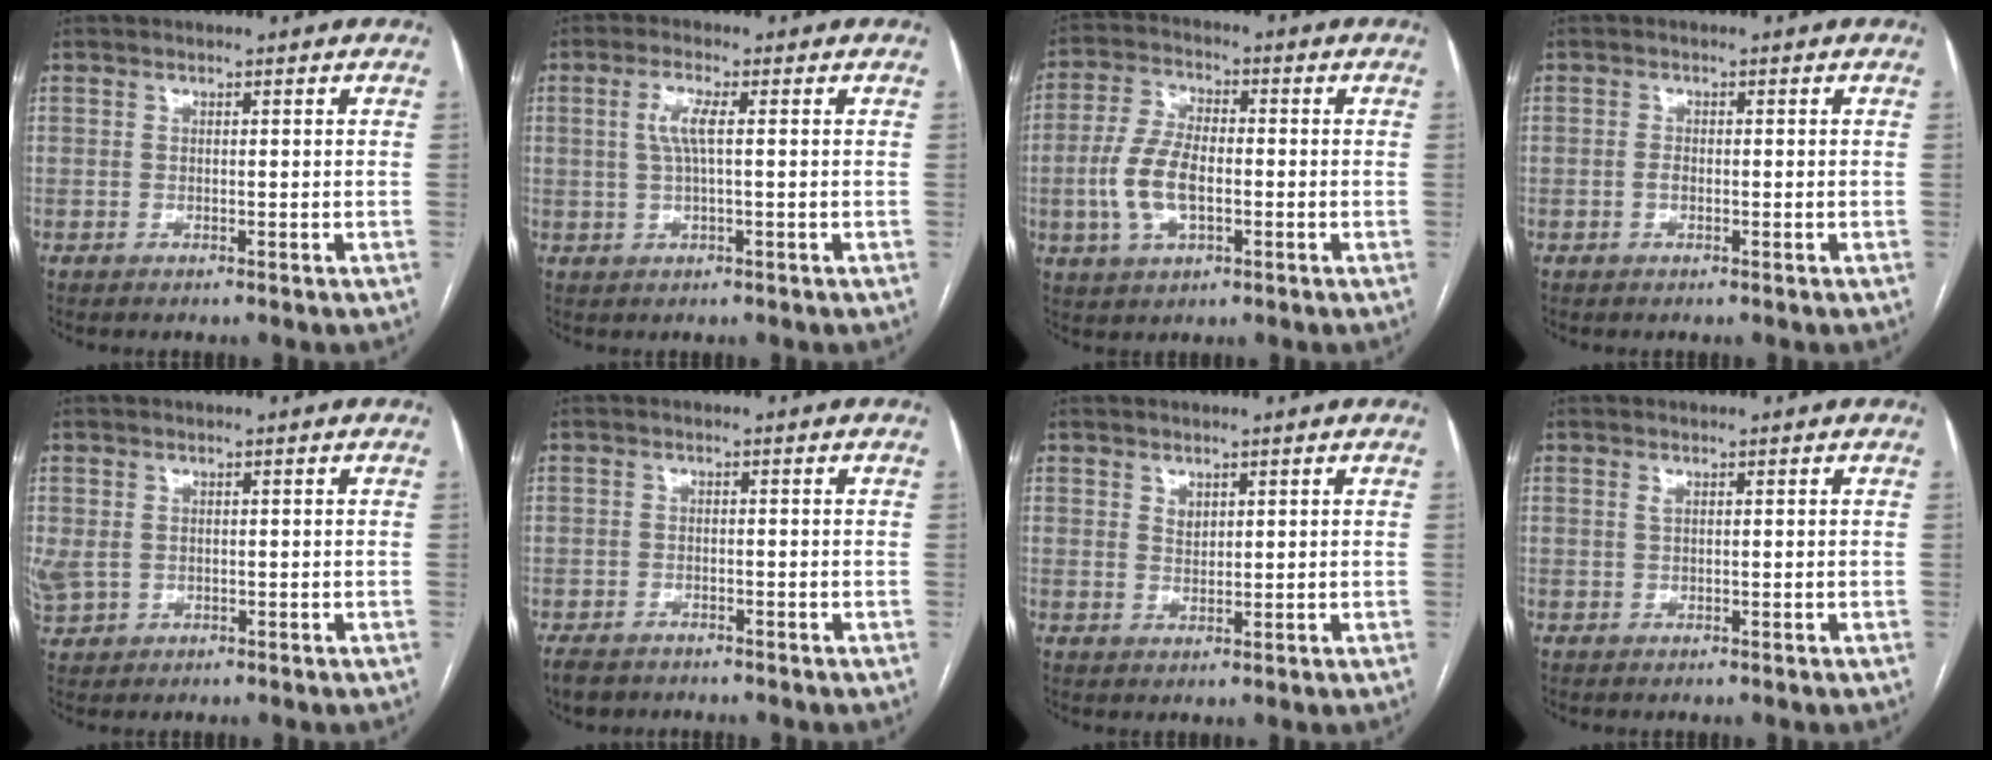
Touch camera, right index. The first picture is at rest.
{"total": 3.8, "force": [0.7, 0.4, 3.7], "torque": [-0.077, 0.006, 0.014]}
{"total": 9.0, "force": [-1.7, 4.2, 7.8], "torque": [-0.178, 0.007, -0.030]}
{"total": 1.1, "force": [-0.3, 0.5, 0.9], "torque": [-0.019, 0.001, -0.005]}
{"total": 2.9, "force": [0.2, 2.5, 1.6], "torque": [-0.050, 0.004, 0.016]}
{"total": 4.7, "force": [-3.7, 2.4, 1.6], "torque": [-0.030, -0.006, -0.057]}
{"total": 1.6, "force": [1.0, 0.9, 0.8], "torque": [-0.014, -0.002, 0.023]}
{"total": 0.6, "force": [0.3, 0.1, 0.5], "torque": [-0.016, 0.000, 0.008]}